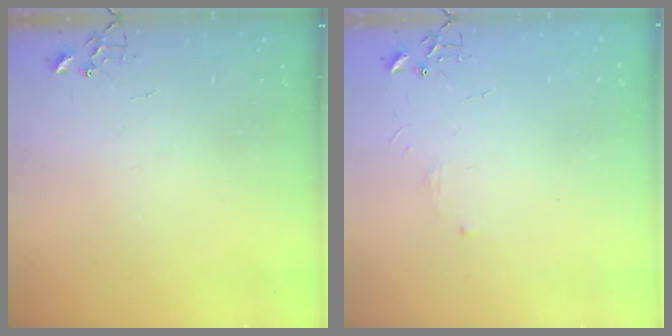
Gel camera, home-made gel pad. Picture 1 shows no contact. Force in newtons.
{"total": 2.8, "press": 2.8, "slide": 0.5}